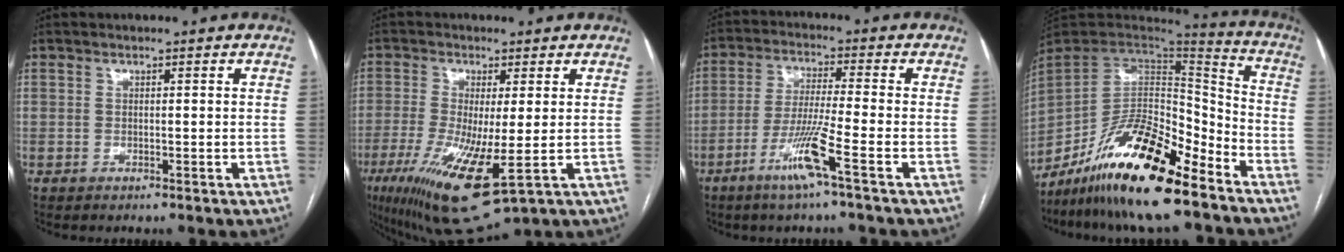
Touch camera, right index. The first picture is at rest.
{"total": 13.6, "force": [-4.0, 2.4, 12.8], "torque": [-0.243, -0.039, -0.057]}
{"total": 8.5, "force": [-4.3, -1.2, 7.2], "torque": [-0.144, -0.016, -0.088]}
{"total": 20.2, "force": [-14.2, 4.9, 13.5], "torque": [-0.250, -0.002, -0.253]}